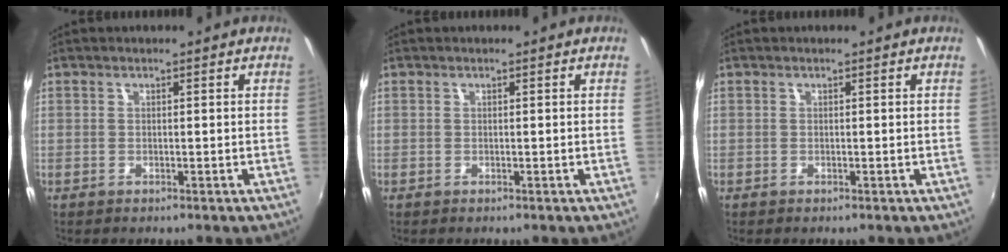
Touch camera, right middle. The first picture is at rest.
{"total": 0.0}
{"total": 0.0}